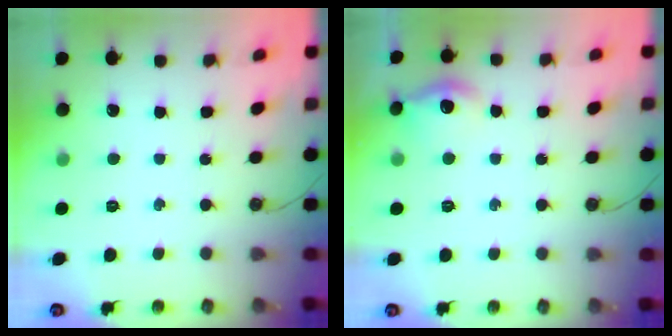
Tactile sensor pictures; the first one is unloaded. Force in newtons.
{"total": 10.9, "press": 10.8, "slide": 1.1}